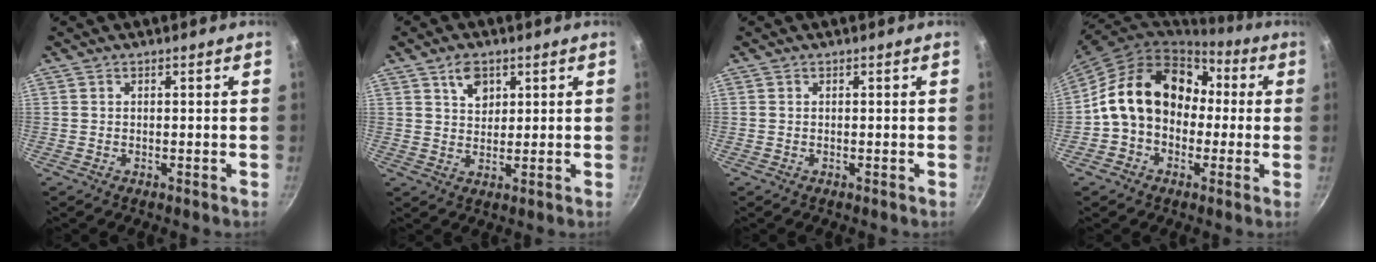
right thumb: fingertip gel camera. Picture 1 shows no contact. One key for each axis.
{"total": 4.7, "fx": 2.4, "fy": 3.0, "fz": 2.7, "tx": -0.029, "ty": -0.011, "tz": 0.041}
{"total": 0.0}
{"total": 17.5, "fx": 0.9, "fy": 13.8, "fz": 10.8, "tx": -0.149, "ty": 0.057, "tz": 0.005}